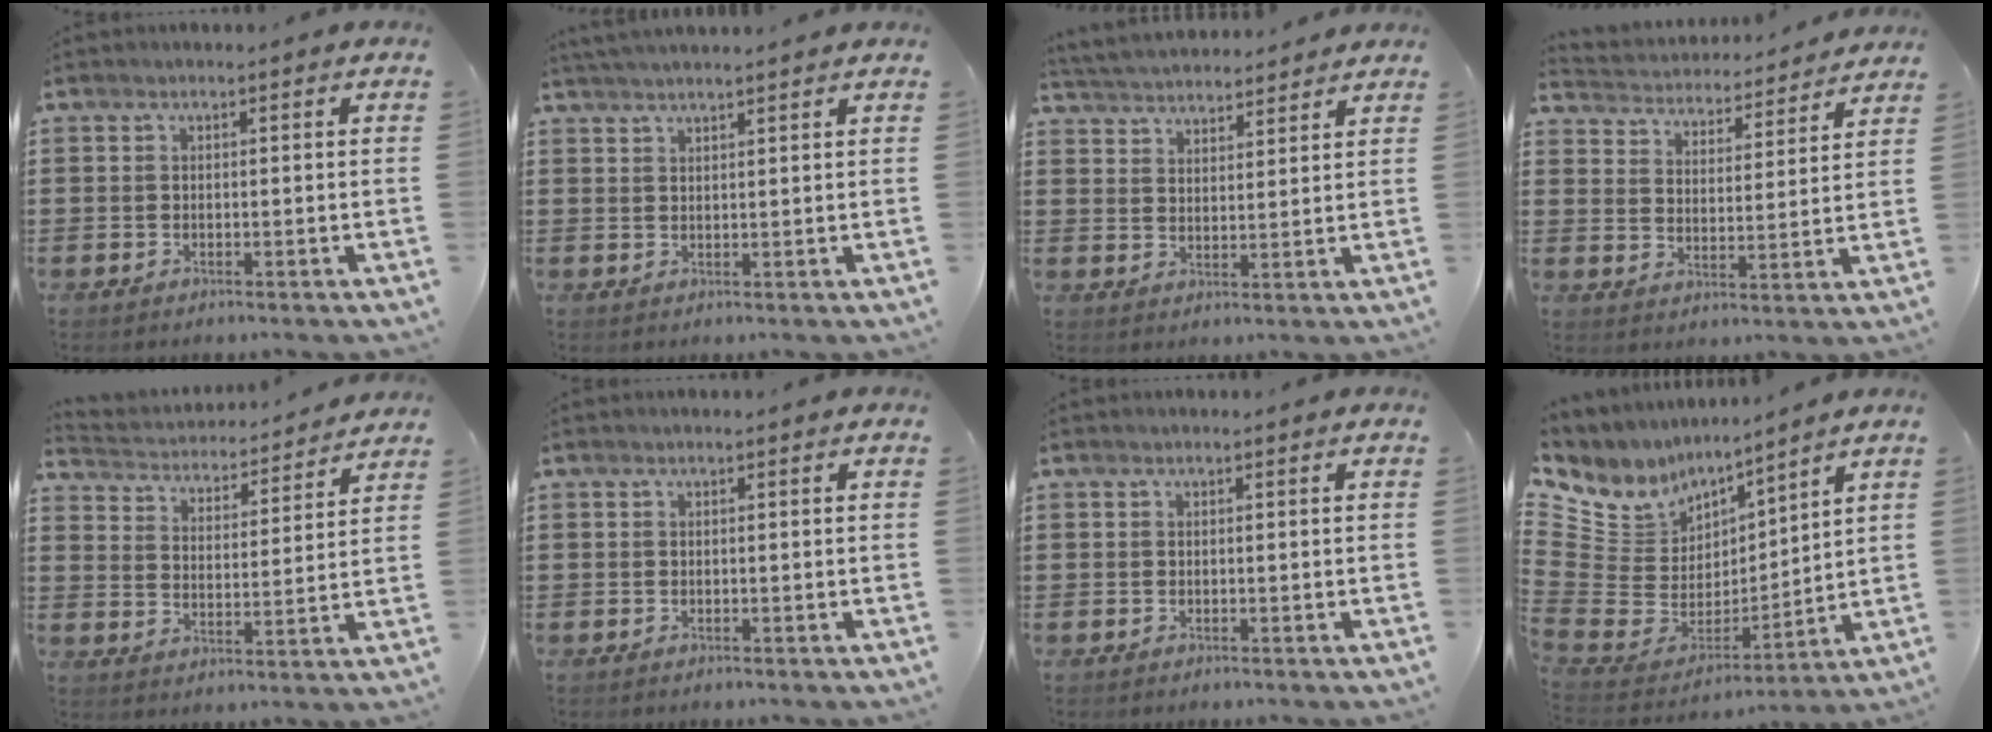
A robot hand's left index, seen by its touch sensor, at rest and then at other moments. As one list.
[{"total": 2.2, "force": [2.2, -0.3, 0.4], "torque": [-0.012, 0.000, 0.043]}, {"total": 3.8, "force": [3.8, 0.3, -0.1], "torque": [-0.014, -0.018, 0.067]}, {"total": 3.8, "force": [3.8, 0.1, -0.4], "torque": [-0.018, -0.033, 0.059]}, {"total": 3.3, "force": [3.2, 0.3, -0.2], "torque": [-0.019, -0.030, 0.047]}, {"total": 0.0}, {"total": 0.0}, {"total": 7.9, "force": [5.1, 6.0, 1.0], "torque": [-0.077, -0.049, 0.100]}]